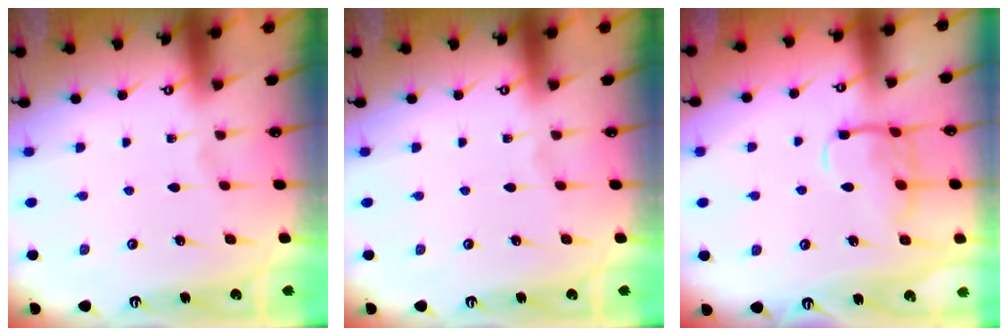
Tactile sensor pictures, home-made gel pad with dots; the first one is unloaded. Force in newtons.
{"total": 0.0}
{"total": 11.1, "press": 11.0, "slide": 0.8}